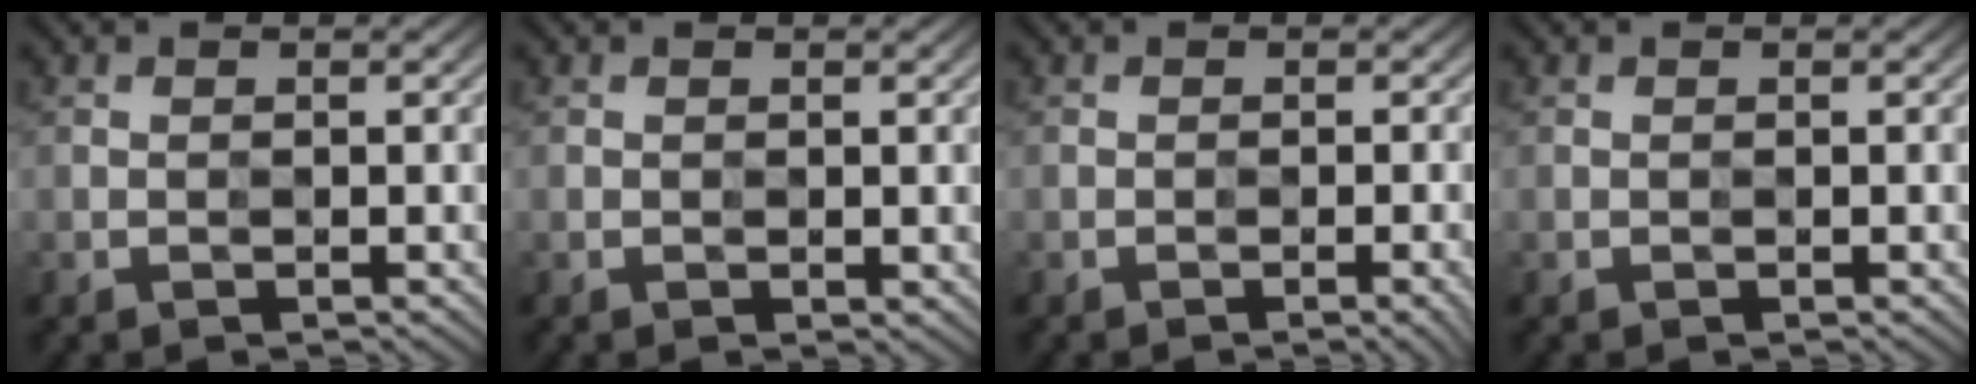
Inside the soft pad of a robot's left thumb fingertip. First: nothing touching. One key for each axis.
{"total": 0.6, "fx": 0.1, "fy": 0.4, "fz": 0.5, "tx": -0.007, "ty": -0.001, "tz": 0.002}
{"total": 2.7, "fx": -1.9, "fy": 0.3, "fz": 1.9, "tx": -0.016, "ty": -0.004, "tz": -0.020}
{"total": 0.0}